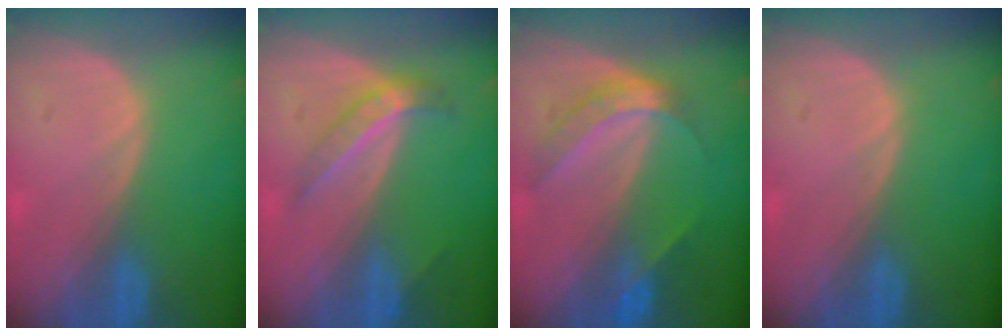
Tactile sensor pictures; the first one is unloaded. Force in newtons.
{"total": 4.0, "press": 3.9, "slide": 0.7}
{"total": 6.1, "press": 5.1, "slide": 3.2}
{"total": 0.0}